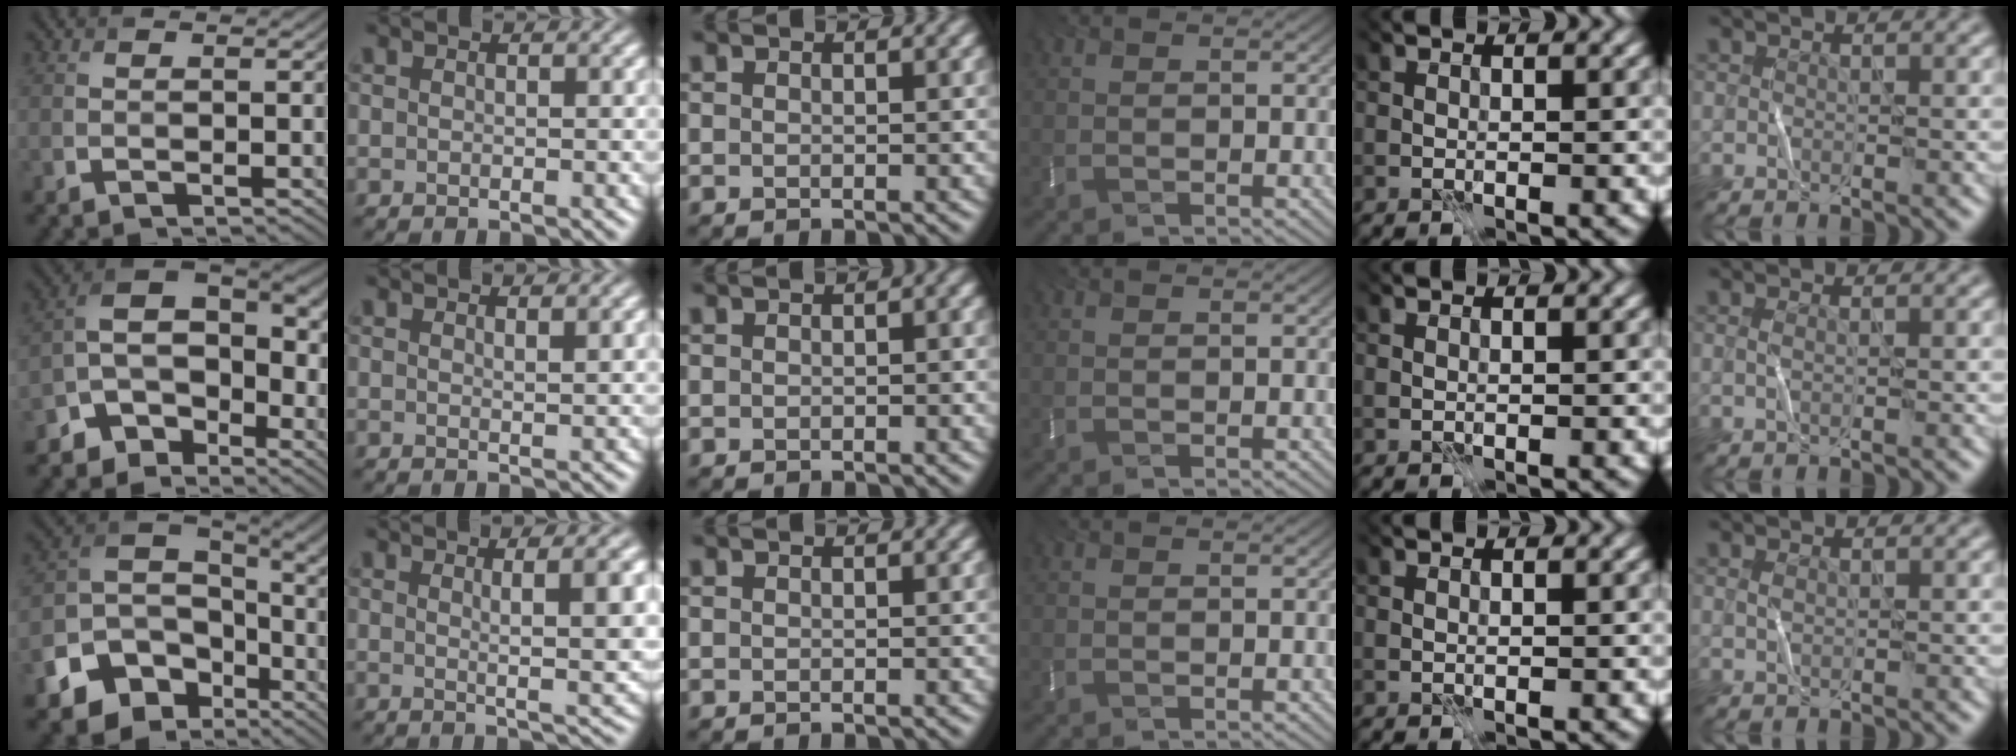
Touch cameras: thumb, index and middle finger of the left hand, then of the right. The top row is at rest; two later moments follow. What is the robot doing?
{"motion": "fold", "object": "bubble wrap"}